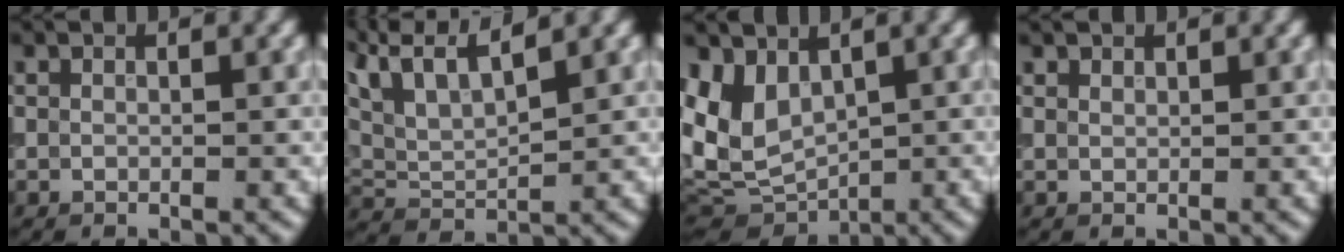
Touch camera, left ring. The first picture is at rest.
{"total": 7.9, "force": [5.3, 2.9, 5.2], "torque": [-0.119, 0.031, 0.083]}
{"total": 5.7, "force": [0.9, 3.9, 4.1], "torque": [-0.097, -0.009, 0.017]}
{"total": 1.1, "force": [0.9, 0.5, 0.3], "torque": [-0.012, 0.001, 0.021]}